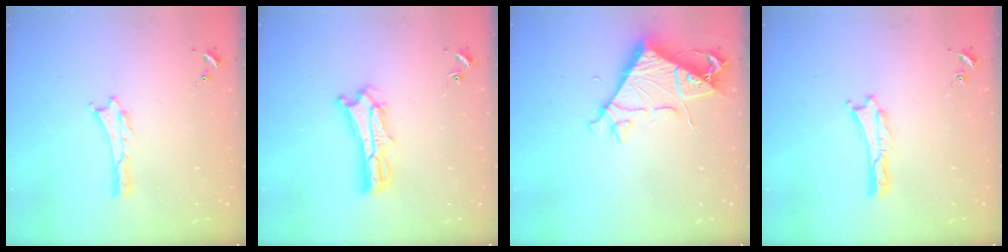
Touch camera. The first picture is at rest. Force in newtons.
{"total": 5.4, "press": 5.4, "slide": 0.5}
{"total": 7.4, "press": 7.4, "slide": 0.6}
{"total": 0.0}